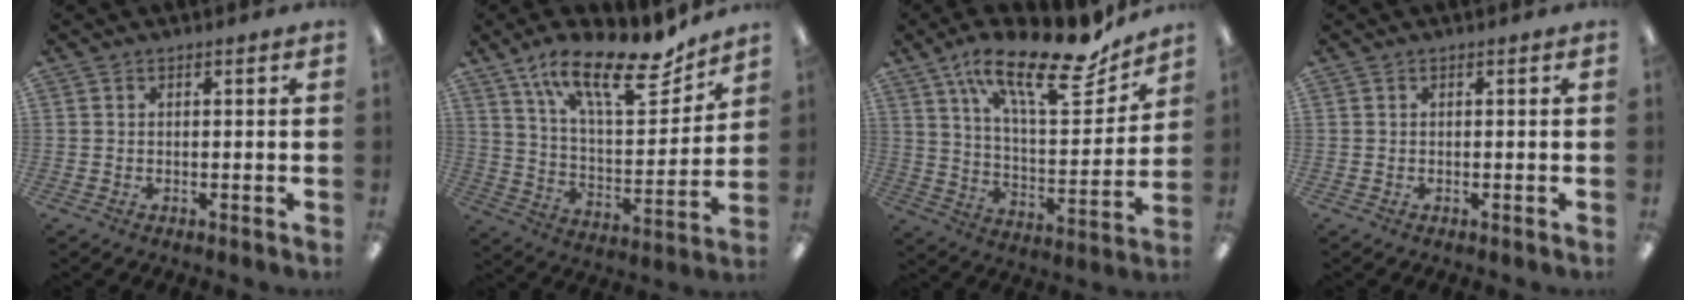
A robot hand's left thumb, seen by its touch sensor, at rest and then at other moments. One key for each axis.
{"total": 20.4, "fx": 14.4, "fy": 6.8, "fz": 12.8, "tx": -0.201, "ty": -0.091, "tz": 0.241}
{"total": 22.8, "fx": 15.9, "fy": 7.3, "fz": 14.6, "tx": -0.223, "ty": -0.097, "tz": 0.264}
{"total": 0.0}